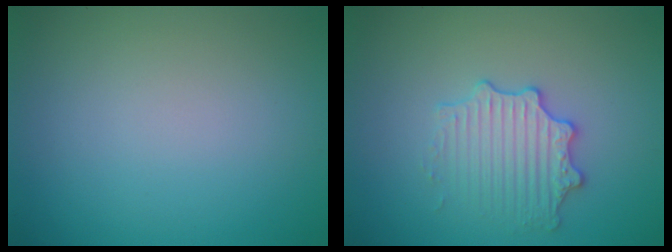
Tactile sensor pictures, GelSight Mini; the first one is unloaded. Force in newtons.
{"total": 2.9, "press": 2.8, "slide": 0.5}